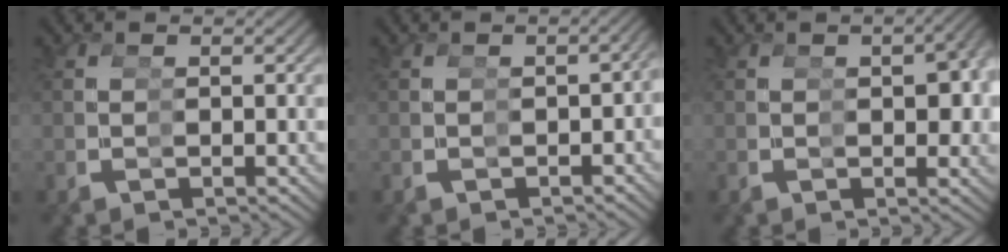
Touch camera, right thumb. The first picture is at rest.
{"total": 1.6, "force": [-0.7, 0.8, 1.1], "torque": [-0.016, -0.003, -0.007]}
{"total": 3.6, "force": [0.3, 1.3, 3.3], "torque": [-0.031, 0.007, 0.004]}